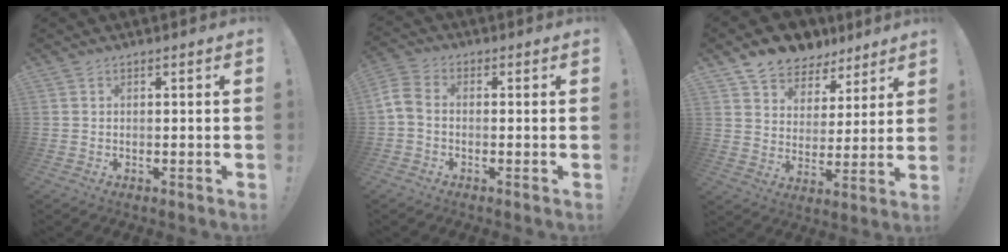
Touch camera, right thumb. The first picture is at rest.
{"total": 5.5, "force": [-0.8, 3.7, 3.9], "torque": [-0.084, 0.007, -0.010]}
{"total": 9.0, "force": [7.3, 5.1, 1.0], "torque": [-0.022, -0.063, 0.142]}